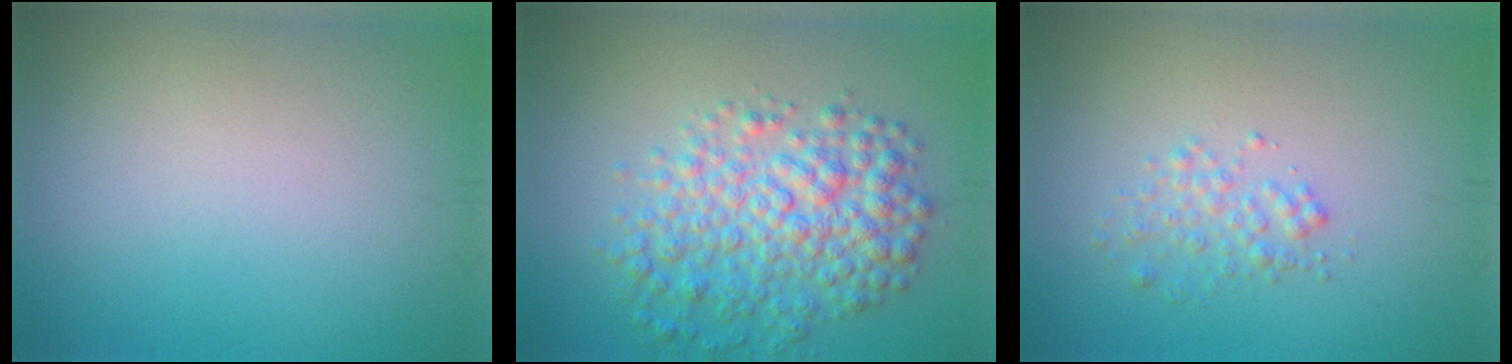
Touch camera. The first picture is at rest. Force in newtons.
{"total": 6.3, "press": 6.3, "slide": 0.1}
{"total": 1.6, "press": 1.6, "slide": 0.1}